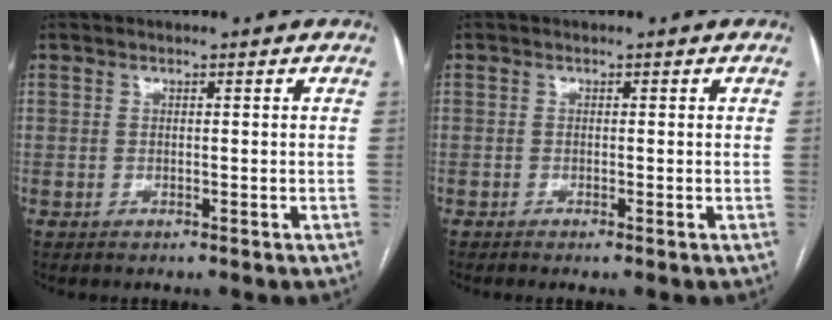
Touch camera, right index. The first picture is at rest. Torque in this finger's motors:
{"motor_torque": [0.22, 0.06, -0.04, 0.01]}